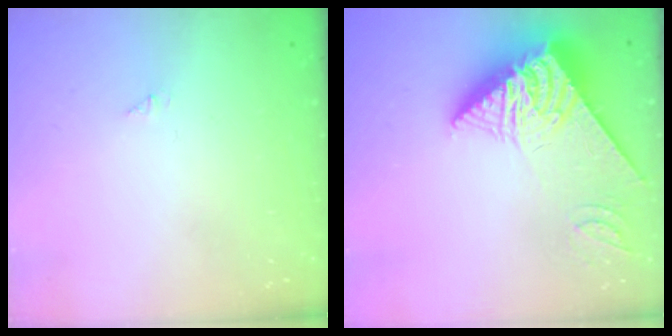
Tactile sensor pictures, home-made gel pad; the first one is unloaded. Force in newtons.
{"total": 9.1, "press": 8.9, "slide": 2.1}